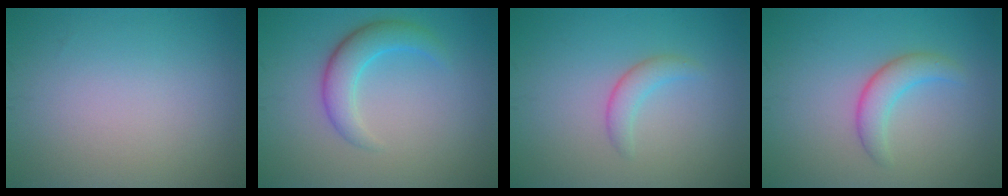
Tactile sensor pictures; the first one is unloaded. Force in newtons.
{"total": 3.6, "press": 3.6, "slide": 0.2}
{"total": 1.8, "press": 1.8, "slide": 0.1}
{"total": 2.7, "press": 2.7, "slide": 0.1}